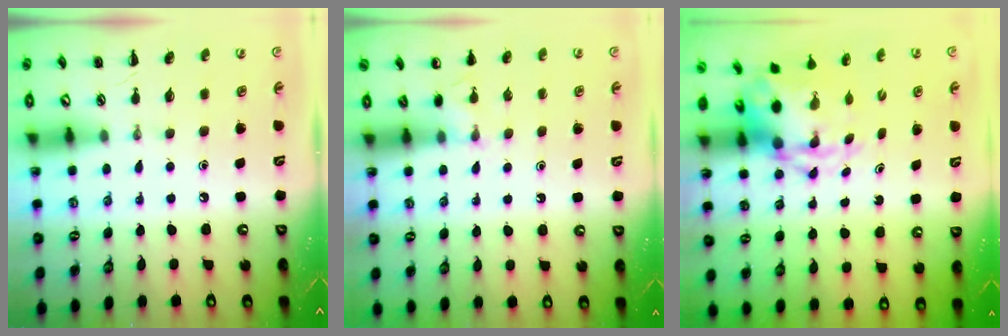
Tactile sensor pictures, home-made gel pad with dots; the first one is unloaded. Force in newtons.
{"total": 5.2, "press": 5.0, "slide": 1.5}
{"total": 4.6, "press": 4.5, "slide": 1.1}